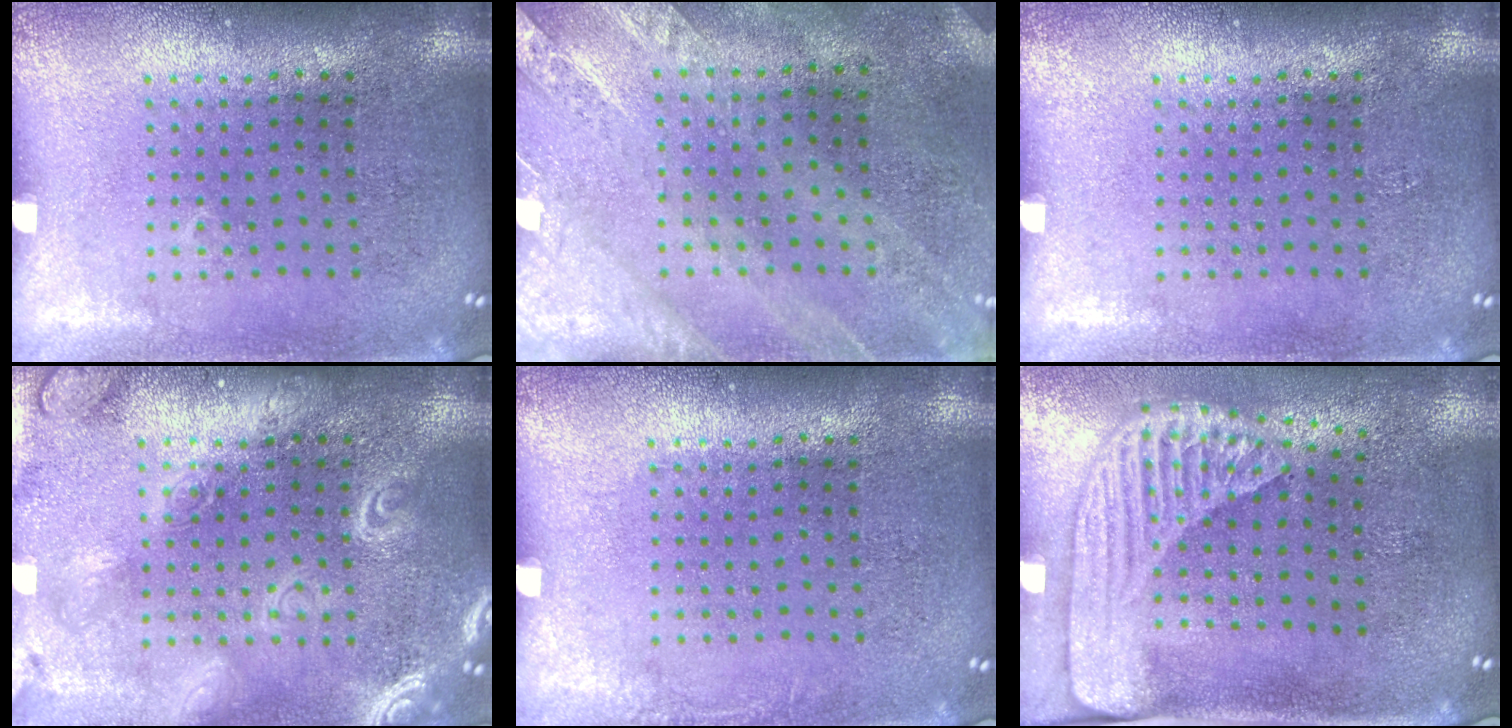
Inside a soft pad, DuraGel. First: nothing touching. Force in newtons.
{"total": 2.5, "press": 2.1, "slide": 1.3}
{"total": 0.0}
{"total": 3.0, "press": 3.0, "slide": 0.3}
{"total": 0.7, "press": 0.7, "slide": 0.1}
{"total": 2.3, "press": 1.8, "slide": 1.5}